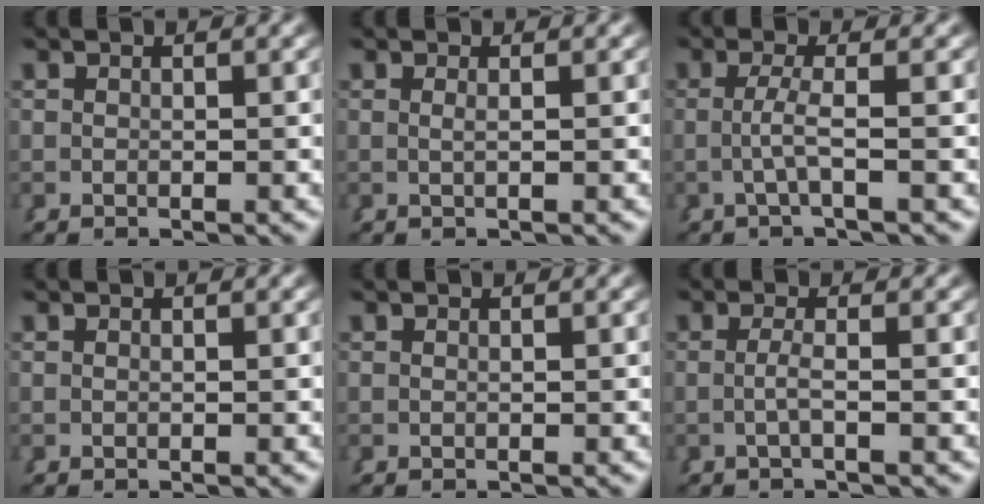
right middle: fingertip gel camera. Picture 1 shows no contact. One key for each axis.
{"total": 0.8, "fx": 0.1, "fy": -0.6, "fz": 0.5, "tx": -0.012, "ty": -0.006, "tz": 0.004}
{"total": 2.0, "fx": -0.4, "fy": -0.8, "fz": 1.8, "tx": -0.038, "ty": -0.004, "tz": -0.003}
{"total": 0.0}
{"total": 0.0}
{"total": 1.5, "fx": -0.5, "fy": -0.9, "fz": 1.2, "tx": -0.027, "ty": -0.005, "tz": -0.004}